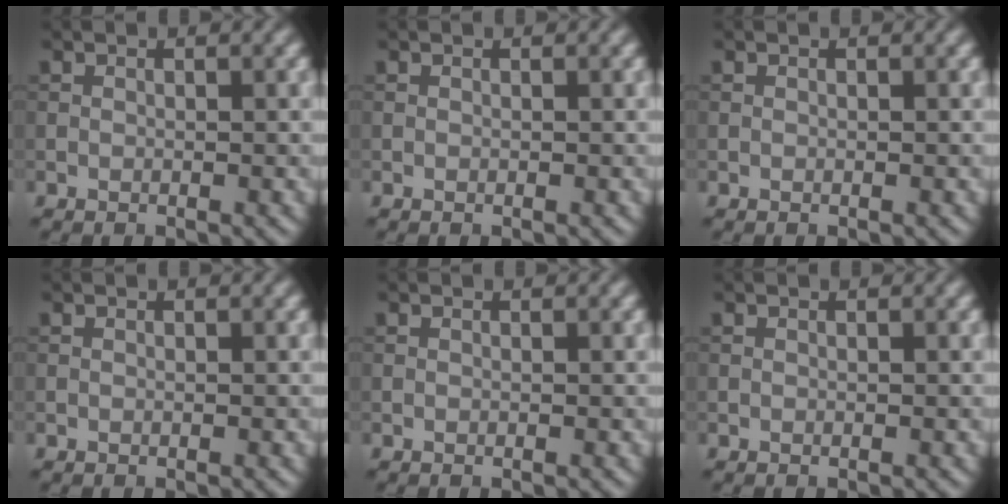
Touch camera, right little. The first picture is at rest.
{"total": 0.0}
{"total": 0.0}
{"total": 0.0}
{"total": 0.0}
{"total": 0.0}